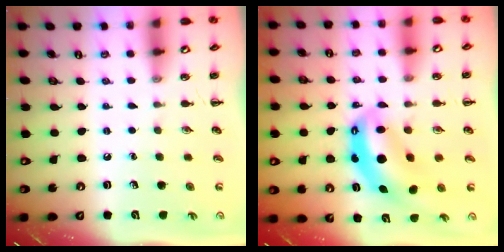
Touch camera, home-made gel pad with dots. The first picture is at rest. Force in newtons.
{"total": 9.2, "press": 8.9, "slide": 2.4}